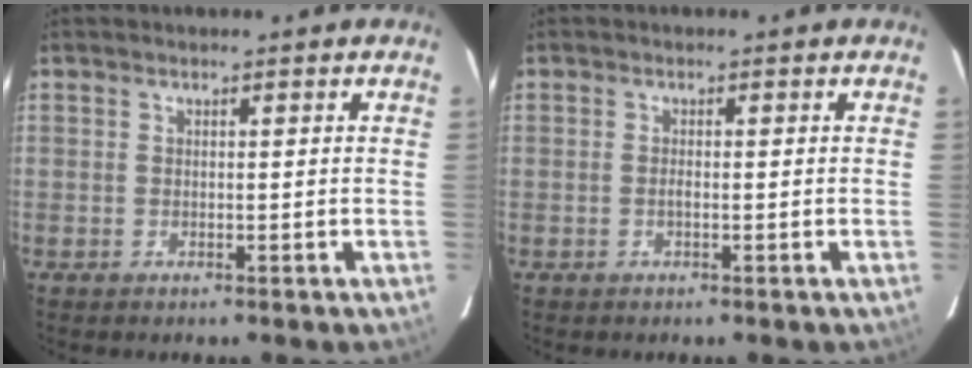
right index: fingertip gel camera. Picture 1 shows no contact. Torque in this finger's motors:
{"motor_torque": [0.14, -0.01, 0.15, 0.02]}